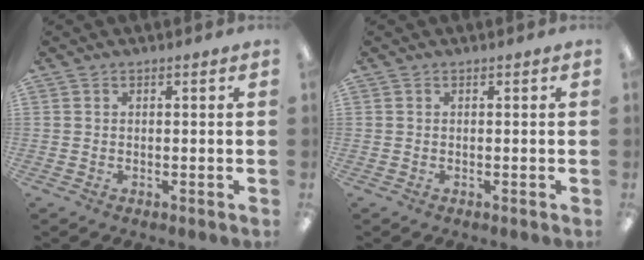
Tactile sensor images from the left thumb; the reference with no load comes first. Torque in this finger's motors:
{"motor_torque": [0.02, -0.02, 0.11, -0.11, 0.00]}